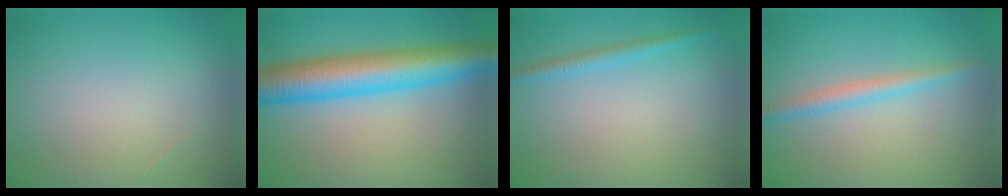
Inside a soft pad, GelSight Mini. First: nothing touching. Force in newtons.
{"total": 8.6, "press": 8.6, "slide": 0.1}
{"total": 1.5, "press": 1.5, "slide": 0.1}
{"total": 1.9, "press": 1.9, "slide": 0.1}